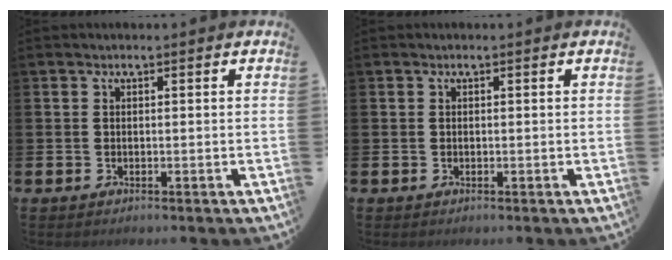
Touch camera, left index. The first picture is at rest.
{"total": 0.0}